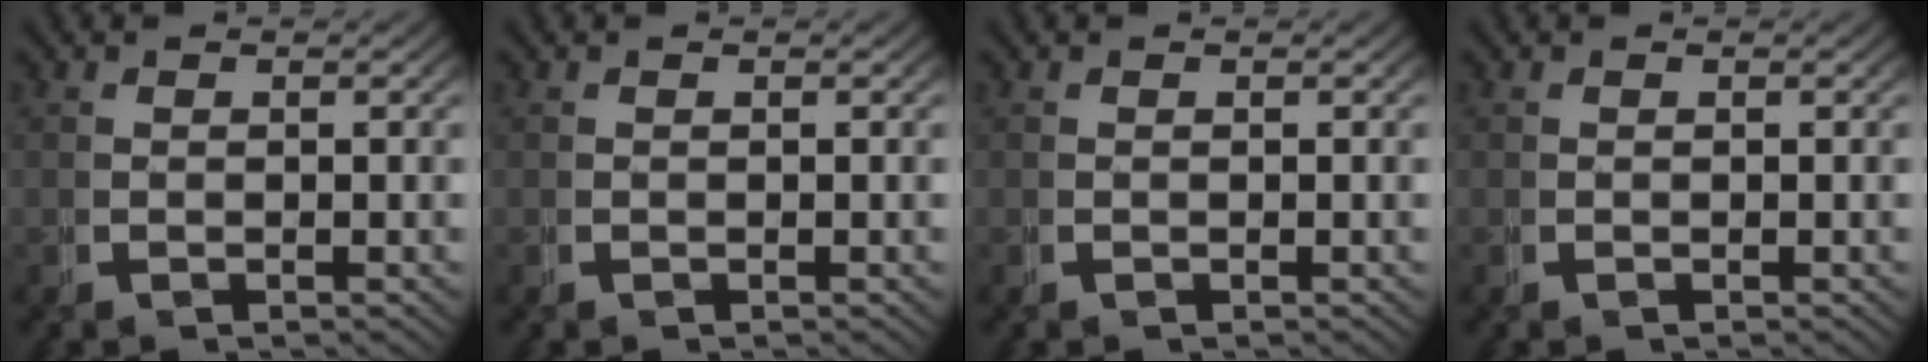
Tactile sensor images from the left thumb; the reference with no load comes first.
{"total": 0.0}
{"total": 0.0}
{"total": 0.0}